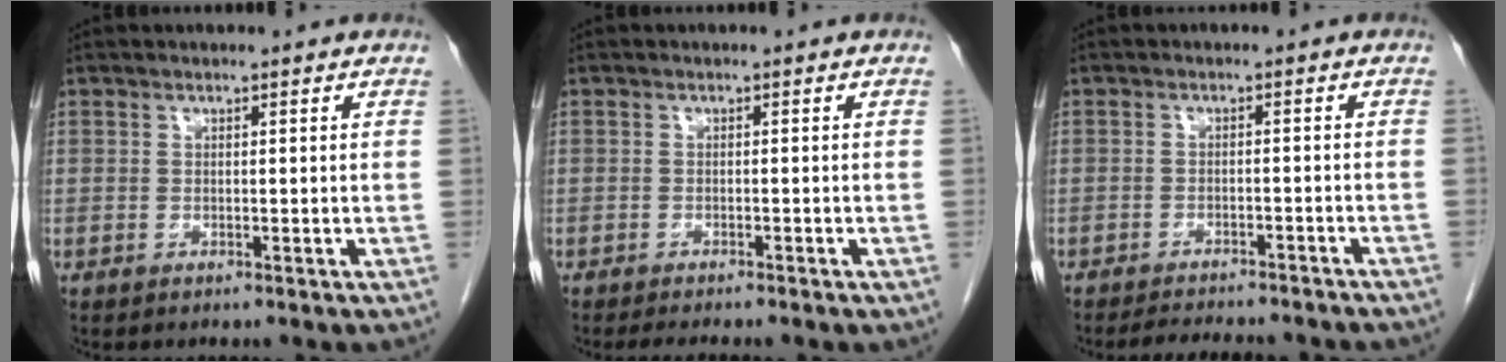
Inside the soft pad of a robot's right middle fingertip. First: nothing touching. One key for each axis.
{"total": 5.2, "fx": -4.3, "fy": 1.1, "fz": 2.8, "tx": -0.032, "ty": -0.008, "tz": -0.053}
{"total": 12.7, "fx": -11.5, "fy": 2.4, "fz": 4.8, "tx": -0.067, "ty": -0.004, "tz": -0.137}